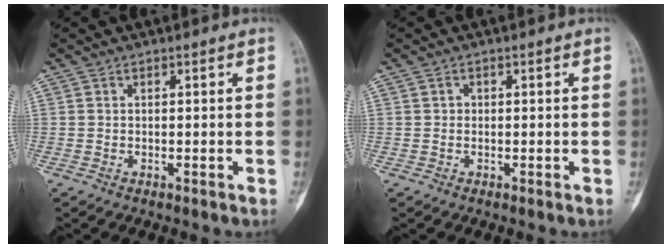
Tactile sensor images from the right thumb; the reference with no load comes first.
{"total": 0.8, "force": [0.0, 0.7, 0.2], "torque": [0.002, 0.004, -0.002]}